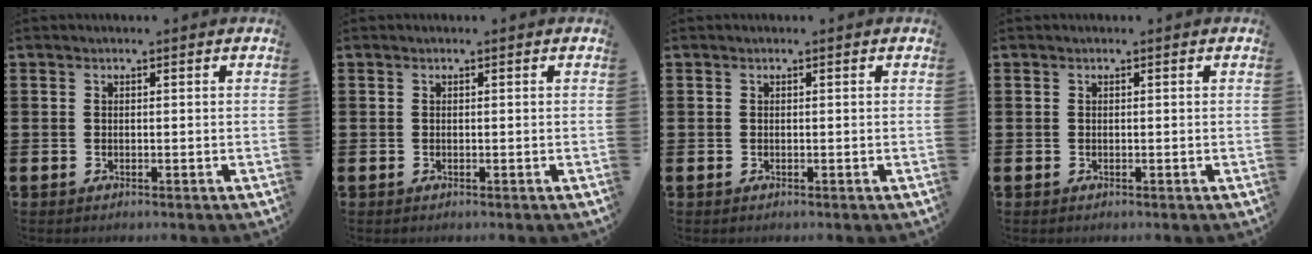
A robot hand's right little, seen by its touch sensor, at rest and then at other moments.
{"total": 0.0}
{"total": 0.0}
{"total": 0.0}